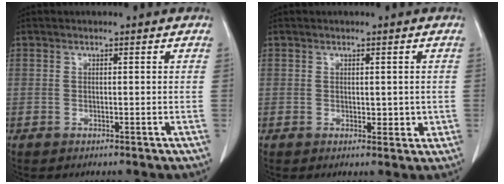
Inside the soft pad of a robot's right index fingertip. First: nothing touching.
{"total": 2.1, "force": [0.0, 1.4, 1.6], "torque": [-0.017, -0.003, 0.007]}